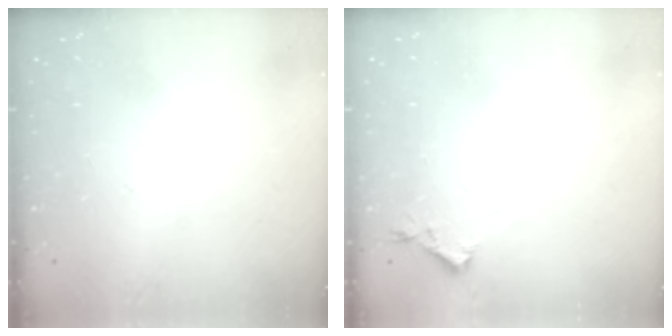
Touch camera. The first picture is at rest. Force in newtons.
{"total": 3.4, "press": 3.3, "slide": 0.7}